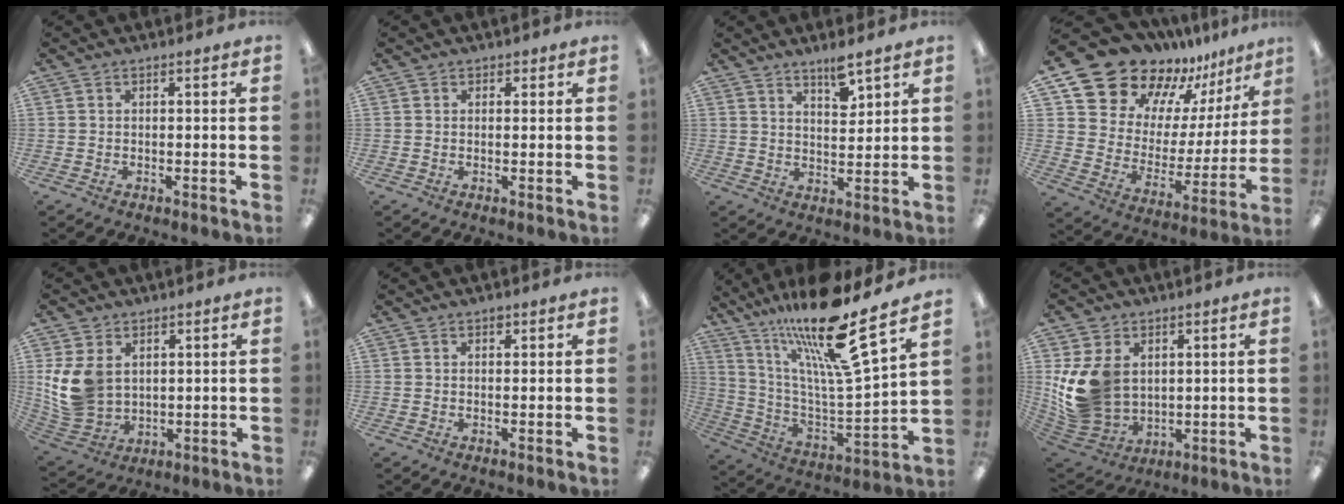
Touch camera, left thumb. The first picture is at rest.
{"total": 1.0, "force": [0.5, 0.8, 0.0], "torque": [0.007, 0.000, 0.007]}
{"total": 5.5, "force": [4.7, 1.3, 2.7], "torque": [-0.030, -0.036, 0.077]}
{"total": 18.3, "force": [15.8, 8.8, 2.6], "torque": [-0.080, -0.136, 0.296]}
{"total": 11.6, "force": [3.0, 9.2, 6.4], "torque": [-0.161, -0.001, 0.060]}
{"total": 1.0, "force": [0.7, 0.6, 0.4], "torque": [-0.002, -0.003, 0.012]}
{"total": 22.1, "force": [16.6, 2.9, 14.3], "torque": [-0.257, -0.110, 0.268]}
{"total": 14.9, "force": [2.6, 12.2, 8.1], "torque": [-0.190, -0.016, 0.056]}